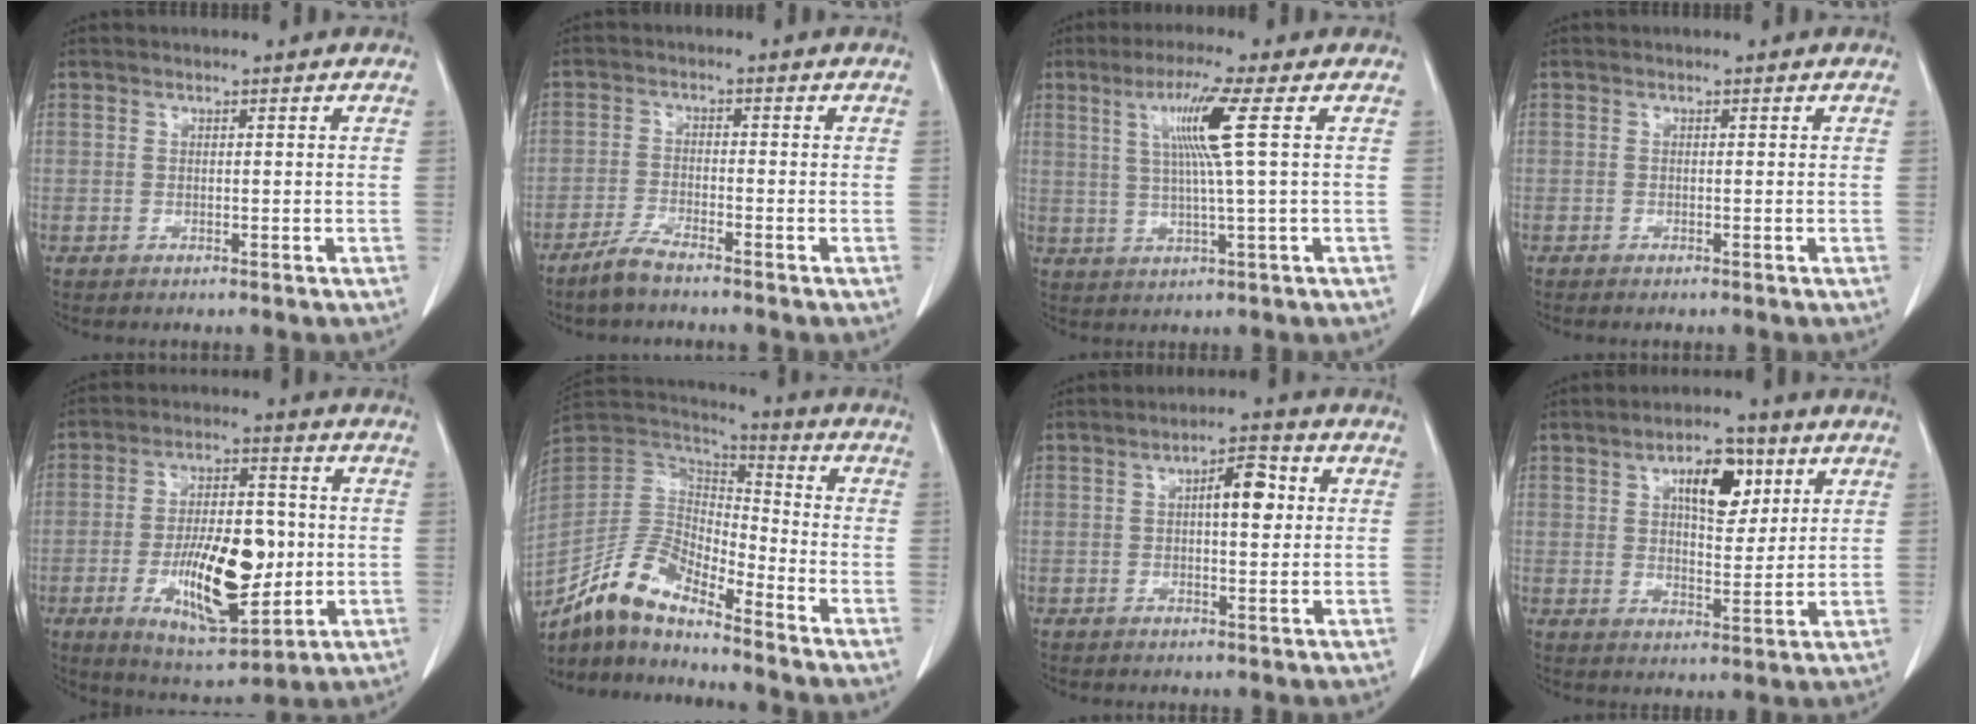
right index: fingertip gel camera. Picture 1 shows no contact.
{"total": 3.7, "force": [-3.2, 0.2, 1.9], "torque": [-0.043, -0.007, -0.068]}
{"total": 7.8, "force": [2.2, -1.6, 7.3], "torque": [-0.136, 0.004, 0.046]}
{"total": 0.8, "force": [-0.7, 0.0, 0.4], "torque": [-0.008, -0.002, -0.011]}
{"total": 15.2, "force": [-2.6, 5.5, 14.0], "torque": [-0.246, -0.001, -0.033]}
{"total": 12.2, "force": [-10.4, 3.0, 5.7], "torque": [-0.118, 0.021, -0.203]}
{"total": 5.2, "force": [0.9, 1.6, 4.9], "torque": [-0.079, 0.012, 0.014]}
{"total": 8.5, "force": [3.6, 3.6, 6.8], "torque": [-0.104, 0.010, 0.058]}